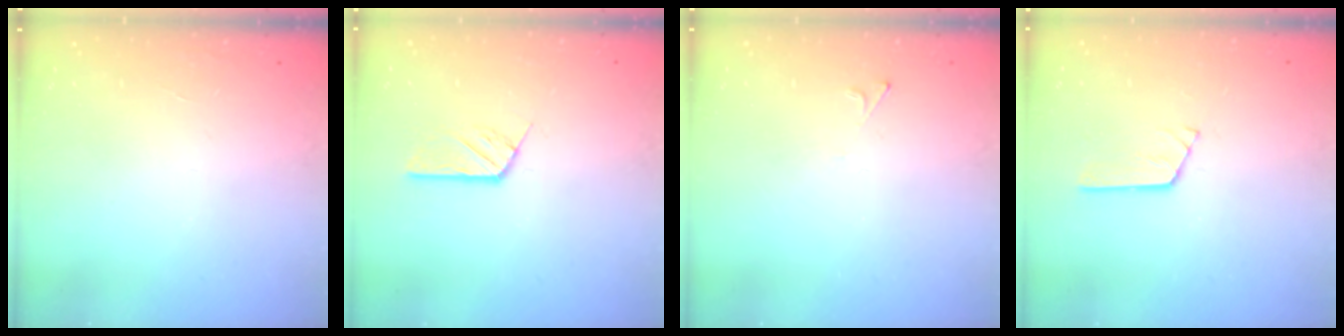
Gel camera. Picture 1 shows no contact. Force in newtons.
{"total": 4.5, "press": 4.5, "slide": 0.0}
{"total": 1.9, "press": 1.9, "slide": 0.4}
{"total": 3.0, "press": 3.0, "slide": 0.4}